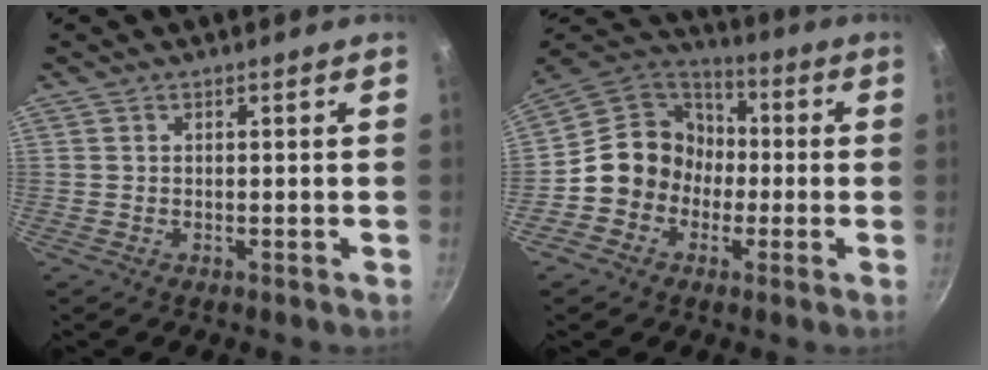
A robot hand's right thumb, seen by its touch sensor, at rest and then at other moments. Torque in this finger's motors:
{"motor_torque": [1.78, 1.56, 1.07, -0.60, 0.26]}